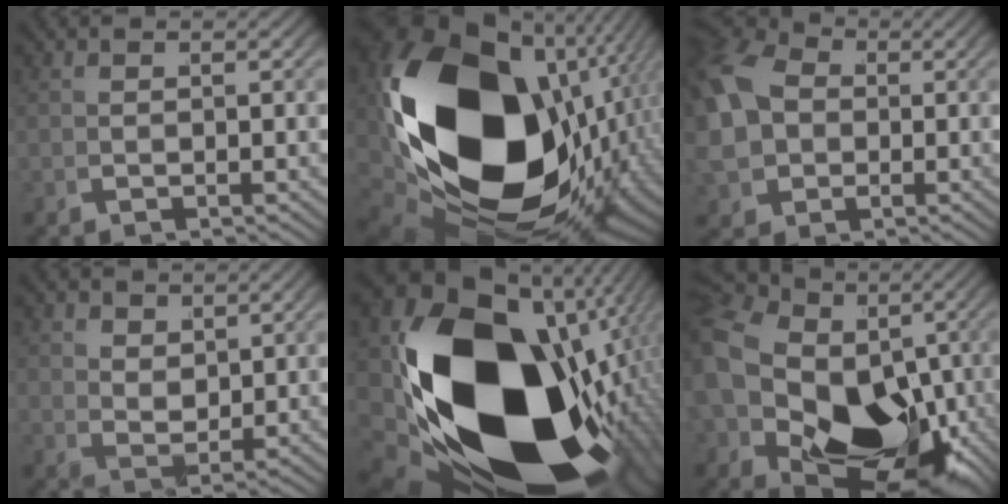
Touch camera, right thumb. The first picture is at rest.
{"total": 35.1, "force": [-2.7, 21.7, 27.5], "torque": [-0.478, -0.062, -0.005]}
{"total": 10.0, "force": [0.8, 8.2, 5.7], "torque": [-0.140, -0.022, 0.019]}
{"total": 2.7, "force": [1.6, 1.6, 1.4], "torque": [-0.018, -0.015, 0.040]}
{"total": 38.0, "force": [-5.6, 23.0, 29.8], "torque": [-0.499, -0.079, -0.048]}
{"total": 22.6, "force": [-2.3, 16.1, 15.7], "torque": [-0.297, -0.070, -0.016]}